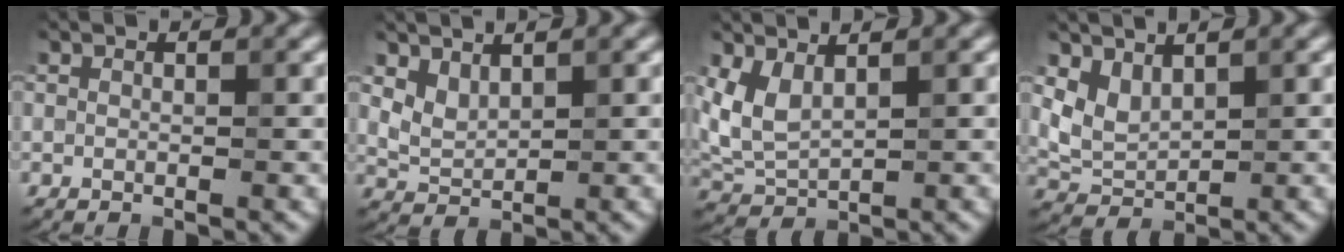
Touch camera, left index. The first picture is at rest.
{"total": 1.6, "force": [1.0, 1.0, 0.8], "torque": [-0.026, -0.009, 0.027]}
{"total": 2.9, "force": [1.2, 1.5, 2.2], "torque": [-0.065, -0.005, 0.031]}
{"total": 2.2, "force": [1.1, 1.5, 1.2], "torque": [-0.035, -0.014, 0.032]}